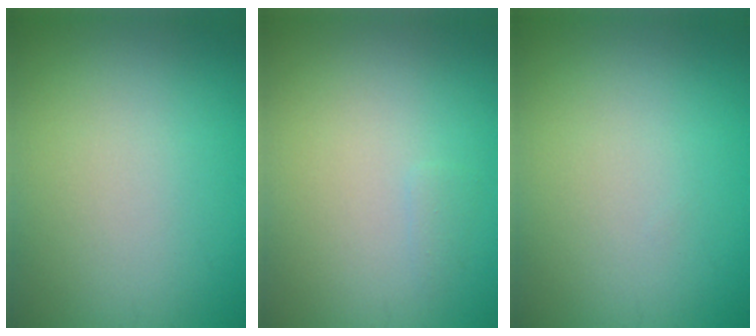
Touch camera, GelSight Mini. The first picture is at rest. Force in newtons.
{"total": 0.6, "press": 0.5, "slide": 0.1}
{"total": 0.0}